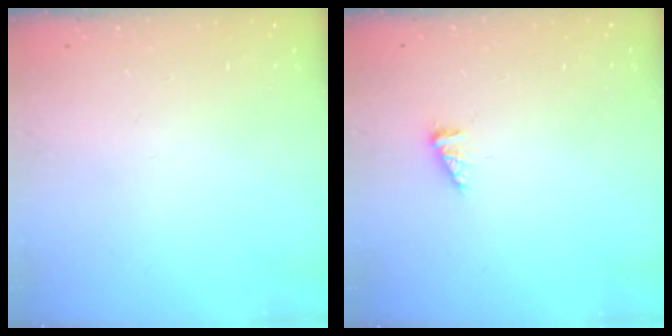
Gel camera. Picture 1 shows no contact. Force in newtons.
{"total": 1.7, "press": 1.7, "slide": 0.2}